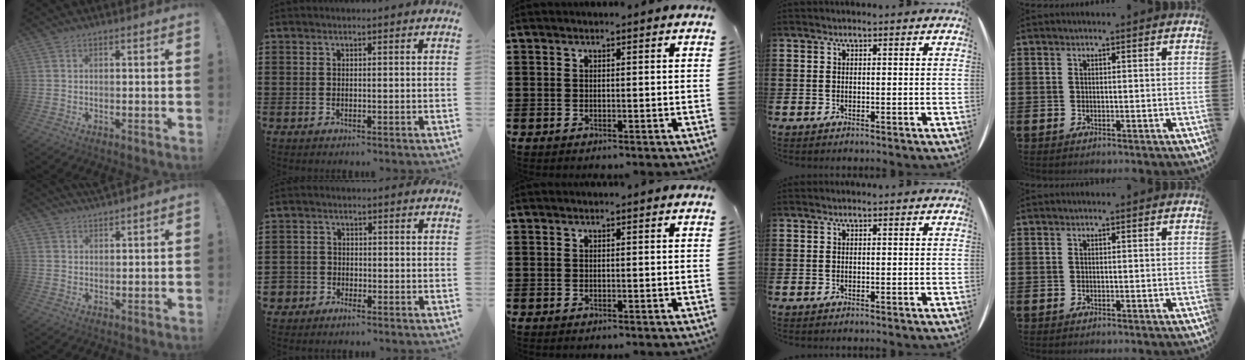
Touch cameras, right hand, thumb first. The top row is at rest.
{"thumb": {"total": 2.8, "force": [2.7, 0.5, -0.1], "torque": [0.010, -0.024, 0.050]}, "index": {"total": 2.4, "force": [-1.8, 1.5, 0.2], "torque": [-0.021, -0.005, -0.042]}}